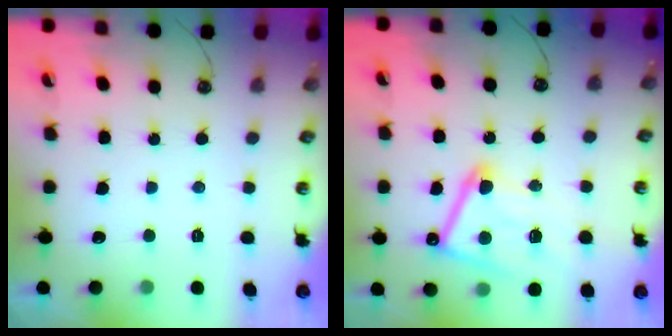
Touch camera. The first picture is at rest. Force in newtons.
{"total": 11.5, "press": 11.5, "slide": 0.7}